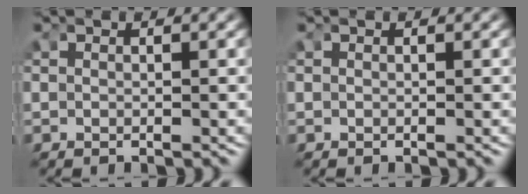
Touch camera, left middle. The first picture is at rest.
{"total": 0.0}